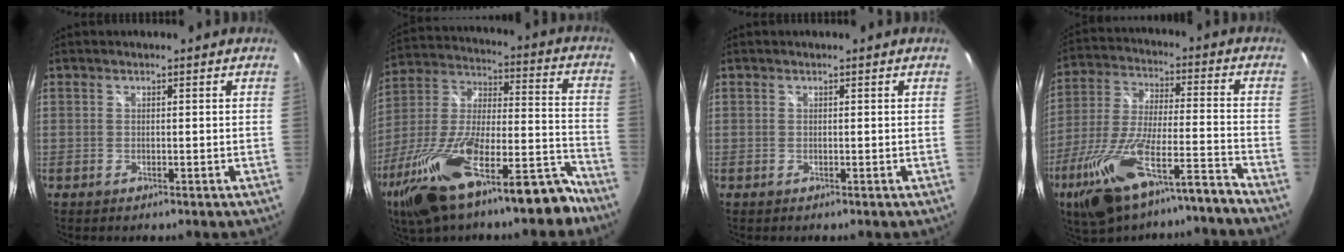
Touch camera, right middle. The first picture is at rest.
{"total": 27.3, "force": [-17.9, 8.0, 19.0], "torque": [-0.337, -0.019, -0.292]}
{"total": 0.0}
{"total": 17.8, "force": [-12.8, 3.0, 12.1], "torque": [-0.254, -0.034, -0.227]}